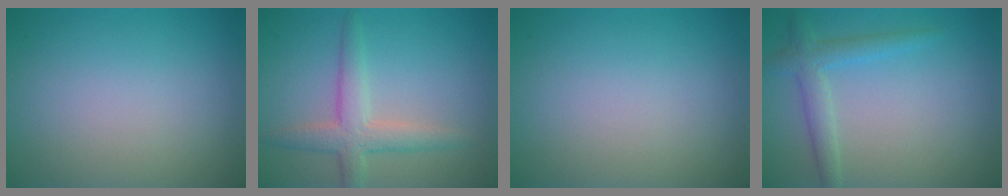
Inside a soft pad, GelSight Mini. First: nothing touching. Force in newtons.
{"total": 3.6, "press": 3.6, "slide": 0.2}
{"total": 0.0}
{"total": 2.6, "press": 2.6, "slide": 0.1}